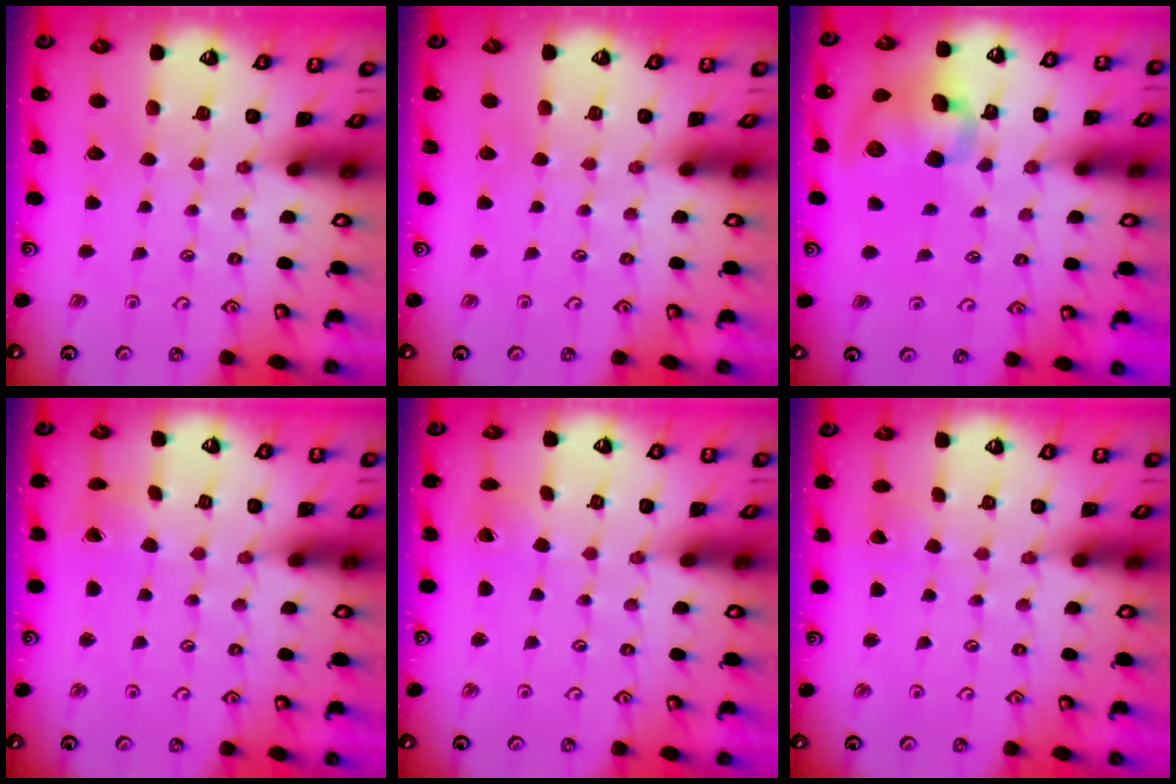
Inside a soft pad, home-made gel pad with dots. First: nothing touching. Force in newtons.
{"total": 0.0}
{"total": 12.3, "press": 12.1, "slide": 2.3}
{"total": 1.0, "press": 1.0, "slide": 0.1}
{"total": 1.3, "press": 1.2, "slide": 0.4}
{"total": 1.6, "press": 1.6, "slide": 0.0}